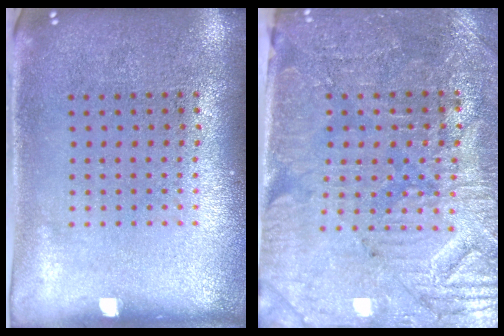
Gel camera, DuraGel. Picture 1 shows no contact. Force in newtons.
{"total": 3.7, "press": 3.5, "slide": 1.3}